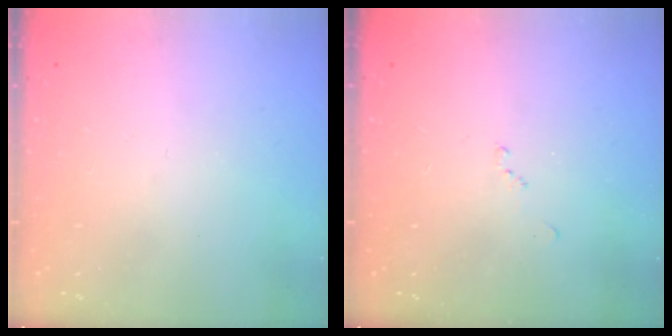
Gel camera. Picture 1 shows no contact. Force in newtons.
{"total": 8.0, "press": 7.9, "slide": 1.0}